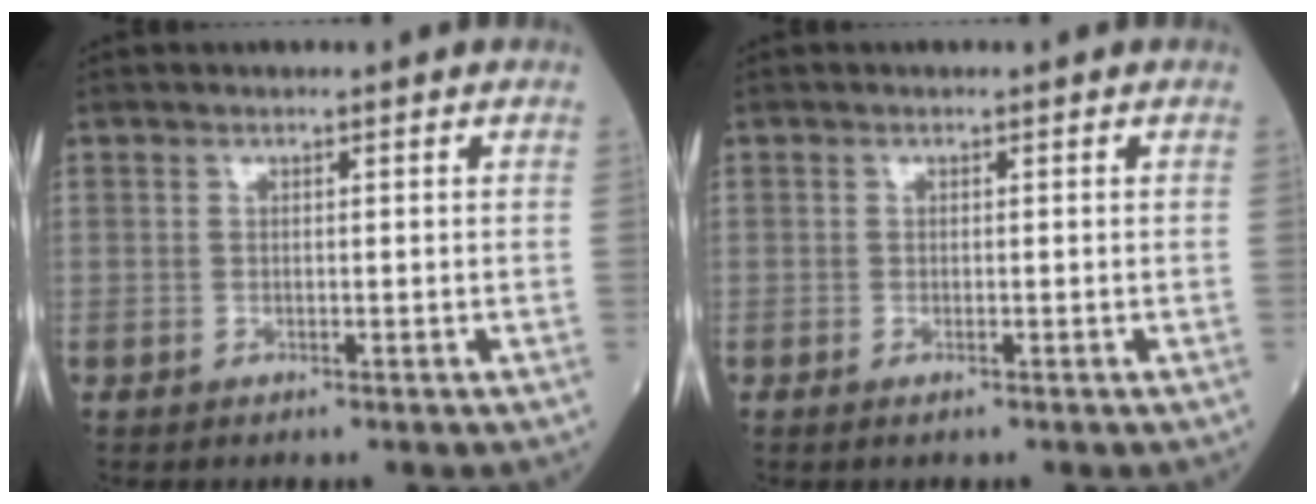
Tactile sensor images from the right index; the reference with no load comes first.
{"total": 0.6, "force": [-0.3, 0.1, 0.5], "torque": [-0.008, -0.002, -0.005]}